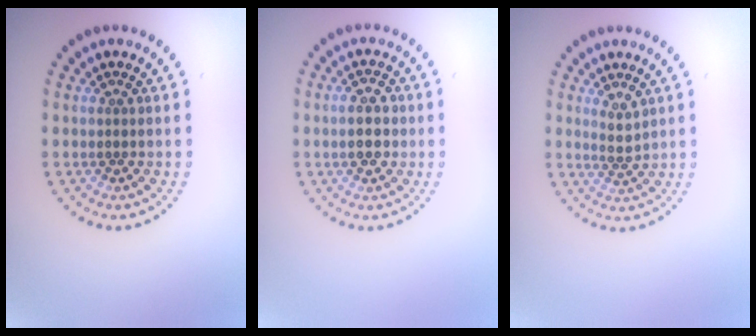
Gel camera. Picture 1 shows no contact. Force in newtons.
{"total": 2.9, "press": 2.9, "slide": 0.2}
{"total": 1.6, "press": 1.4, "slide": 0.9}